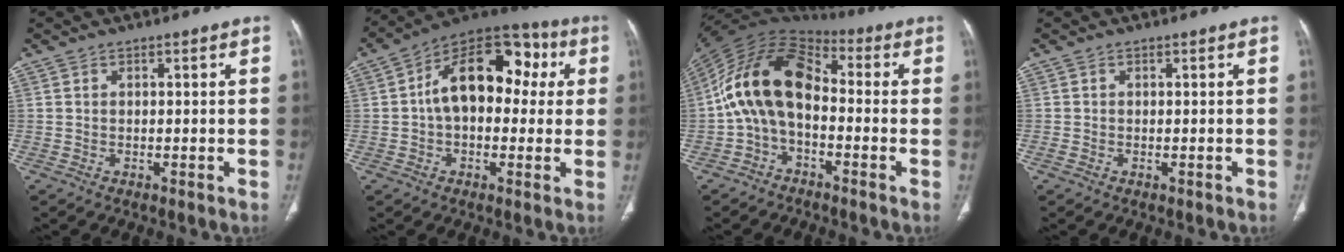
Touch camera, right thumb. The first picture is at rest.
{"total": 17.5, "force": [2.4, 11.1, 13.3], "torque": [-0.165, 0.047, 0.025]}
{"total": 14.8, "force": [-1.3, 9.2, 11.5], "torque": [-0.202, 0.056, -0.037]}
{"total": 0.8, "force": [-0.3, 0.5, 0.5], "torque": [-0.011, 0.005, -0.001]}